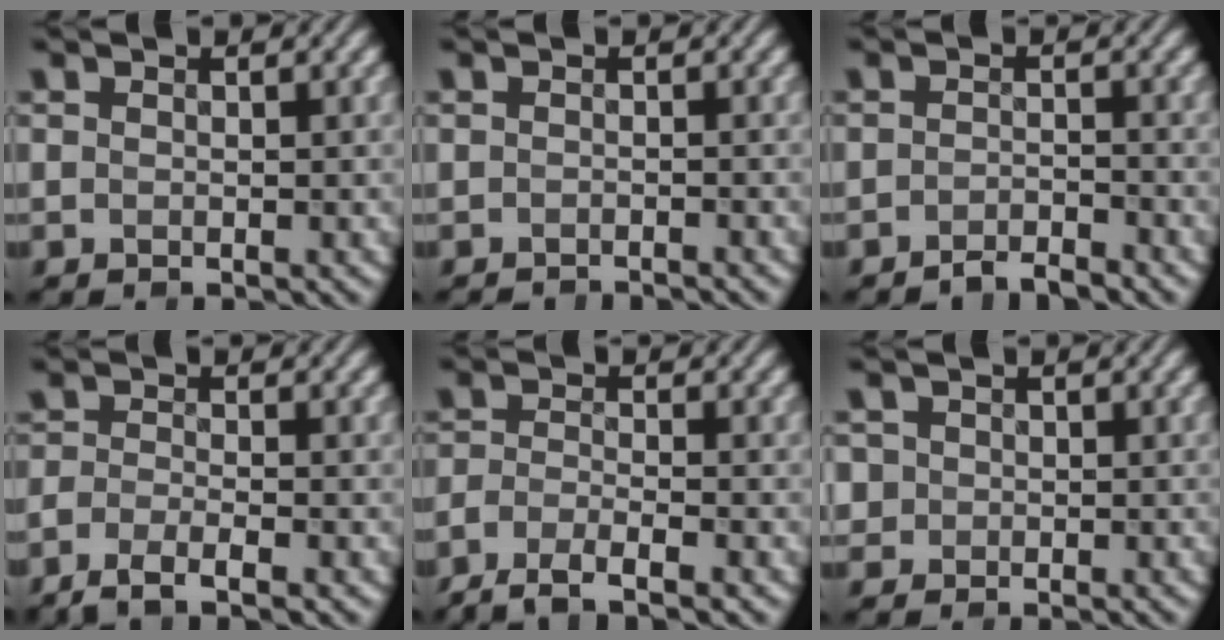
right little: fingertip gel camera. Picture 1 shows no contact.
{"total": 2.2, "force": [-2.1, 0.1, 0.6], "torque": [0.001, -0.016, -0.033]}
{"total": 1.7, "force": [-1.7, 0.1, 0.4], "torque": [0.001, 0.000, -0.032]}
{"total": 3.3, "force": [-2.3, 0.5, 2.3], "torque": [-0.040, -0.007, -0.046]}
{"total": 3.8, "force": [-2.9, 0.5, 2.4], "torque": [-0.042, -0.003, -0.058]}
{"total": 0.9, "force": [0.0, 0.6, -0.6], "torque": [0.019, -0.001, 0.004]}